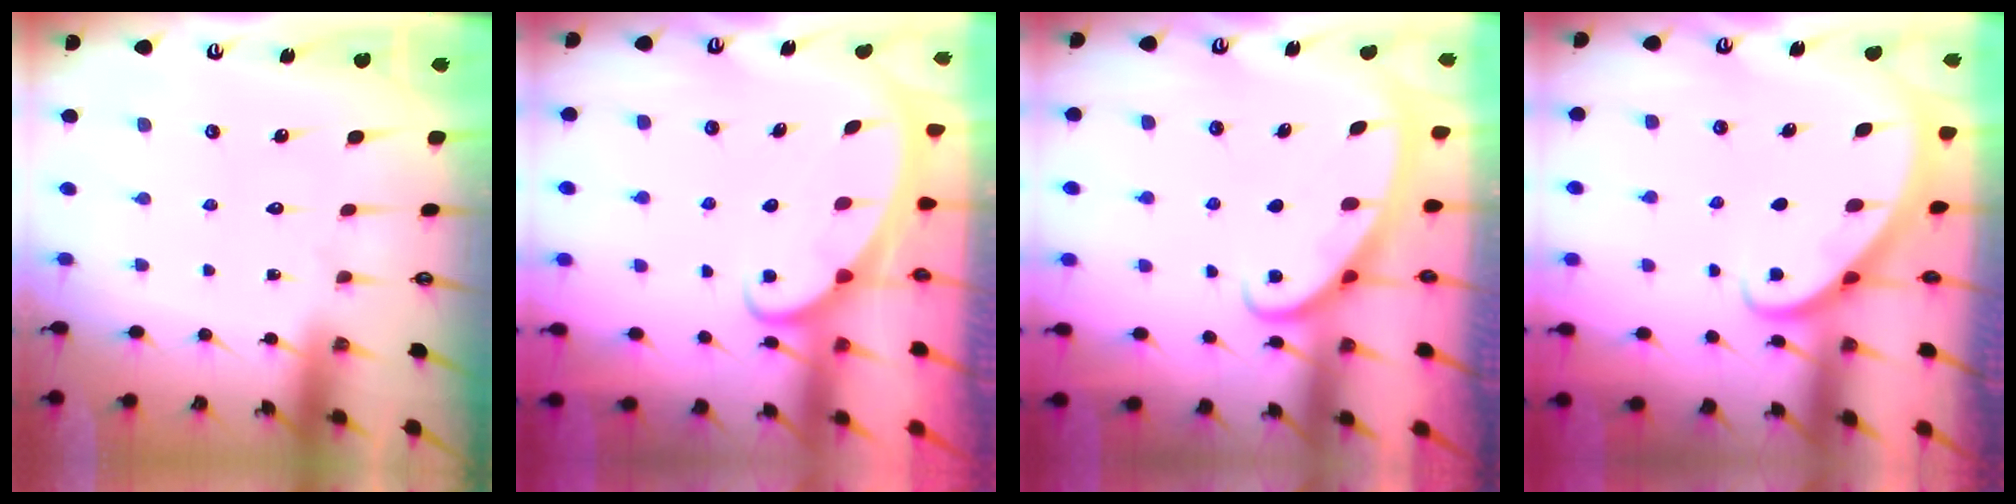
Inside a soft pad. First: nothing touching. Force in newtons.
{"total": 2.3, "press": 2.3, "slide": 0.3}
{"total": 2.8, "press": 2.8, "slide": 0.4}
{"total": 2.7, "press": 2.7, "slide": 0.2}